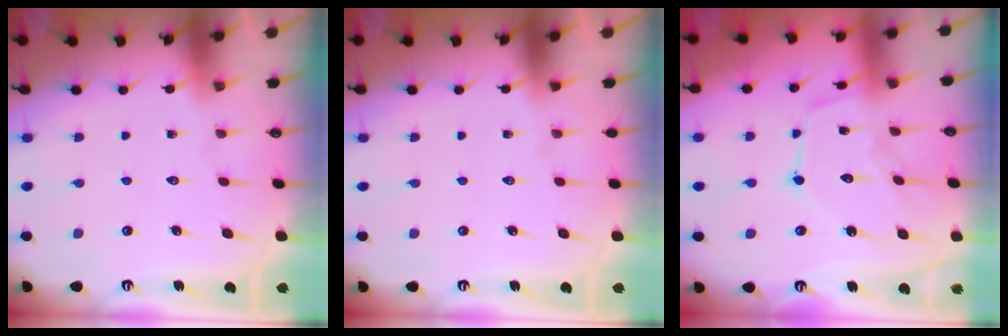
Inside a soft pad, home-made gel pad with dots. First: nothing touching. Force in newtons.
{"total": 0.0}
{"total": 12.9, "press": 12.8, "slide": 1.2}